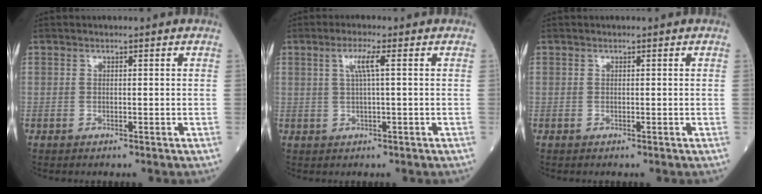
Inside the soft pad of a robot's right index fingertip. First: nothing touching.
{"total": 3.1, "force": [0.9, -0.3, 2.9], "torque": [-0.062, 0.006, 0.019]}
{"total": 0.0}